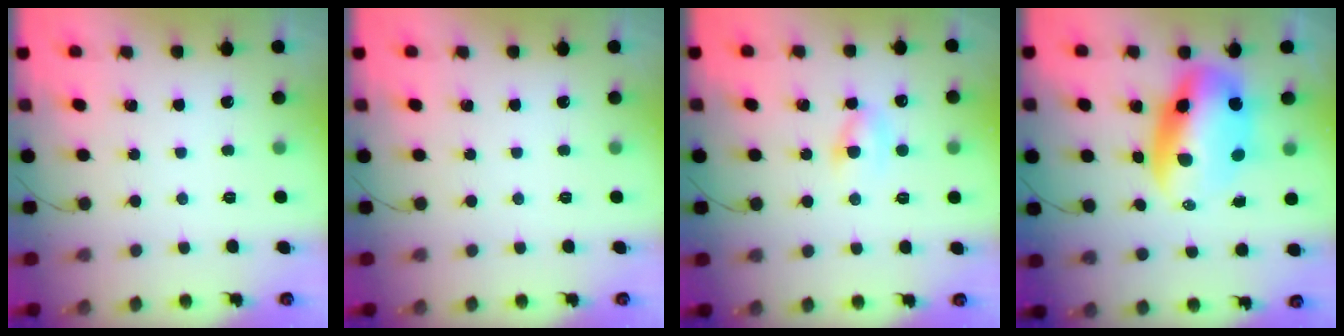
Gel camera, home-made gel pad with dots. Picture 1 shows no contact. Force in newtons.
{"total": 0.0}
{"total": 3.9, "press": 3.6, "slide": 1.3}
{"total": 12.4, "press": 12.0, "slide": 2.8}